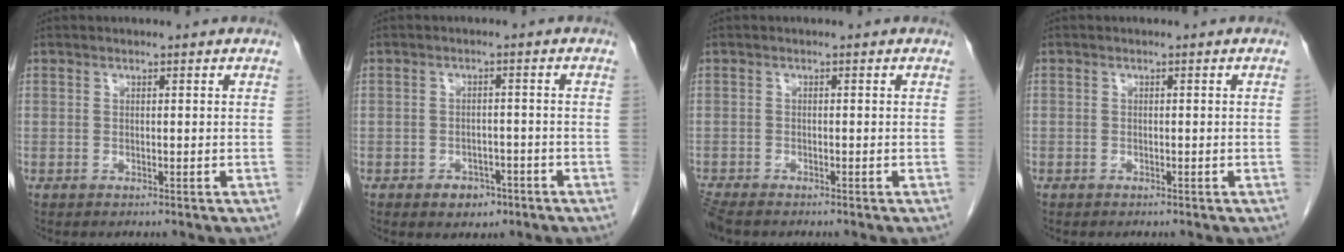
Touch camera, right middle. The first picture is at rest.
{"total": 3.5, "force": [-2.1, 2.3, 1.5], "torque": [-0.015, 0.007, -0.020]}
{"total": 3.4, "force": [-3.0, 0.9, 1.5], "torque": [-0.032, -0.012, -0.054]}
{"total": 0.0}